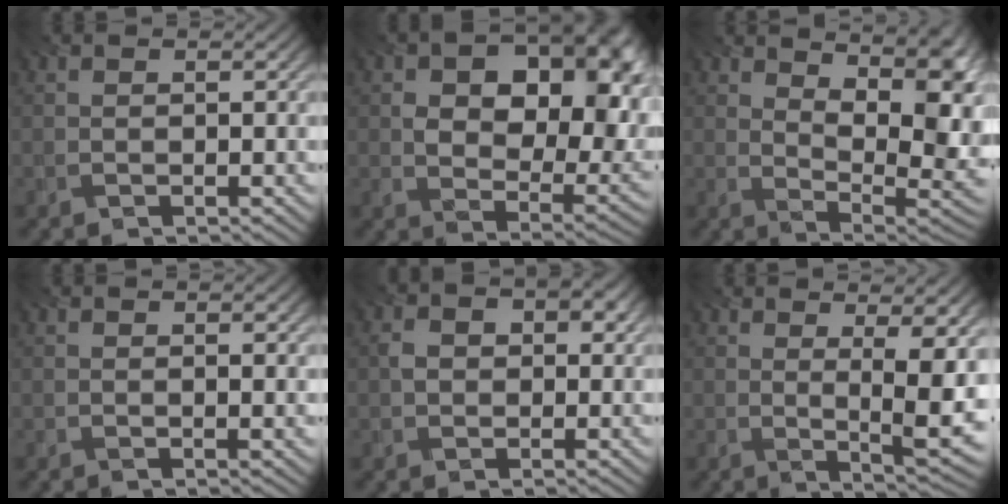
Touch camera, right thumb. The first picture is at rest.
{"total": 14.2, "force": [4.2, 9.0, 10.2], "torque": [-0.140, -0.011, 0.079]}
{"total": 11.6, "force": [4.5, 4.5, 9.7], "torque": [-0.137, 0.007, 0.072]}
{"total": 0.8, "force": [0.3, 0.0, 0.8], "torque": [-0.012, -0.006, 0.007]}
{"total": 3.6, "force": [0.5, 2.8, 2.2], "torque": [-0.038, -0.001, 0.005]}
{"total": 8.1, "force": [1.5, 2.0, 7.7], "torque": [-0.109, -0.008, 0.032]}